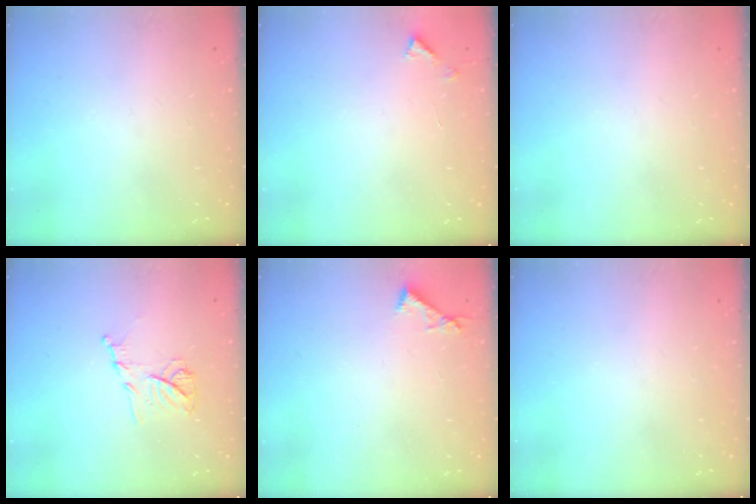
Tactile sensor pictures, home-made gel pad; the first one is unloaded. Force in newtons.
{"total": 4.3, "press": 4.2, "slide": 0.3}
{"total": 0.0}
{"total": 10.3, "press": 10.3, "slide": 0.5}
{"total": 4.2, "press": 4.2, "slide": 0.4}
{"total": 0.0}